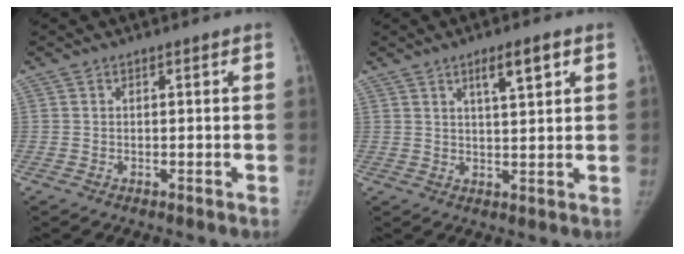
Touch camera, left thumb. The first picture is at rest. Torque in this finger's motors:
{"motor_torque": [0.18, -0.04, 0.88, -0.70, 0.17]}